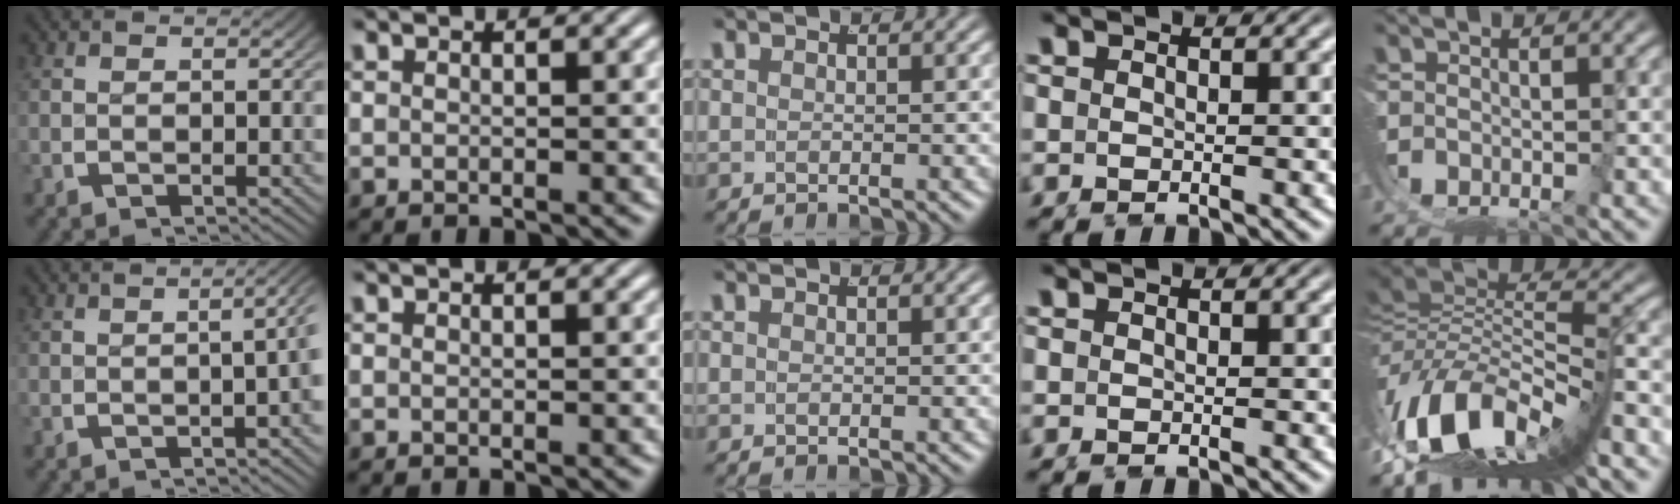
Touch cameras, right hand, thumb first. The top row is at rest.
{"thumb": {"total": 5.0, "force": [1.1, 2.1, 4.4], "torque": [-0.031, 0.029, 0.001]}, "little": {"total": 14.9, "force": [-0.5, 8.1, 12.5], "torque": [-0.211, -0.030, 0.006]}}